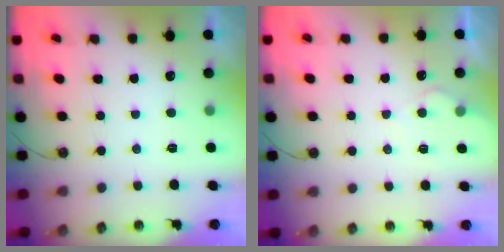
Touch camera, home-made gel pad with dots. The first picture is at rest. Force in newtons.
{"total": 4.8, "press": 4.7, "slide": 0.6}